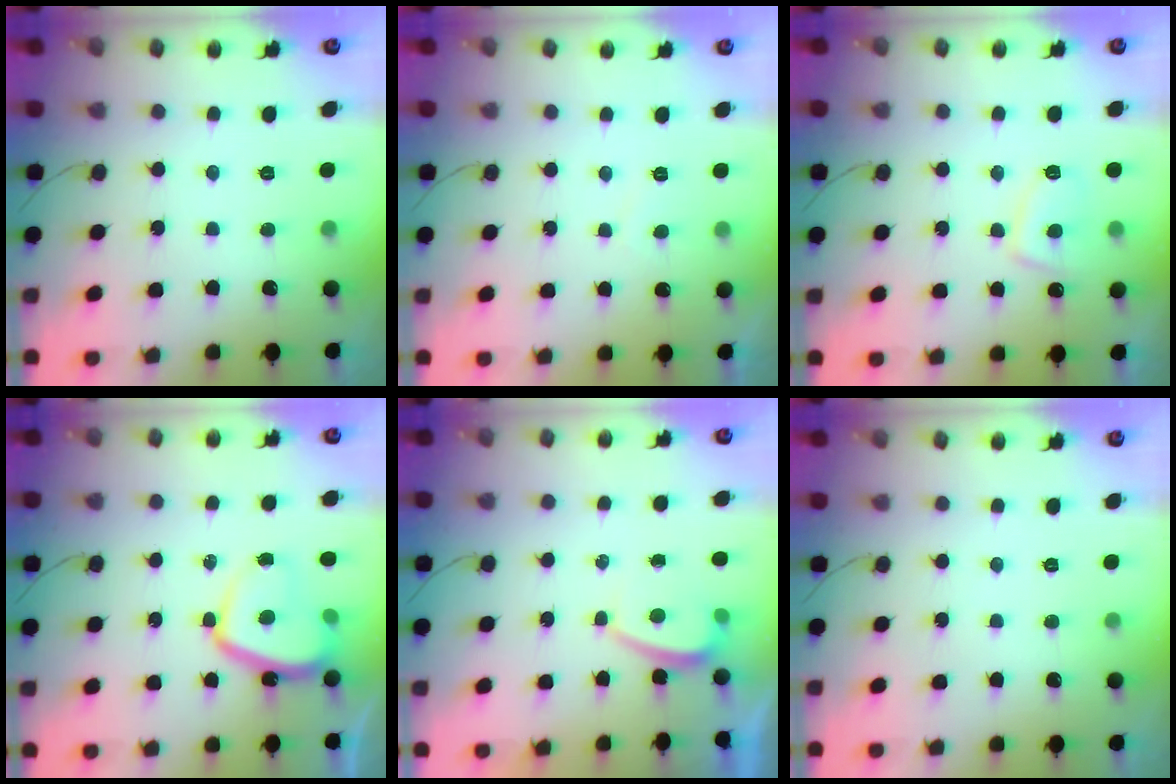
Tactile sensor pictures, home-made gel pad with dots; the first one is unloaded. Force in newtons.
{"total": 0.5, "press": 0.1, "slide": 0.5}
{"total": 6.0, "press": 5.9, "slide": 1.1}
{"total": 11.0, "press": 10.9, "slide": 1.1}
{"total": 0.9, "press": 0.7, "slide": 0.5}
{"total": 0.0}